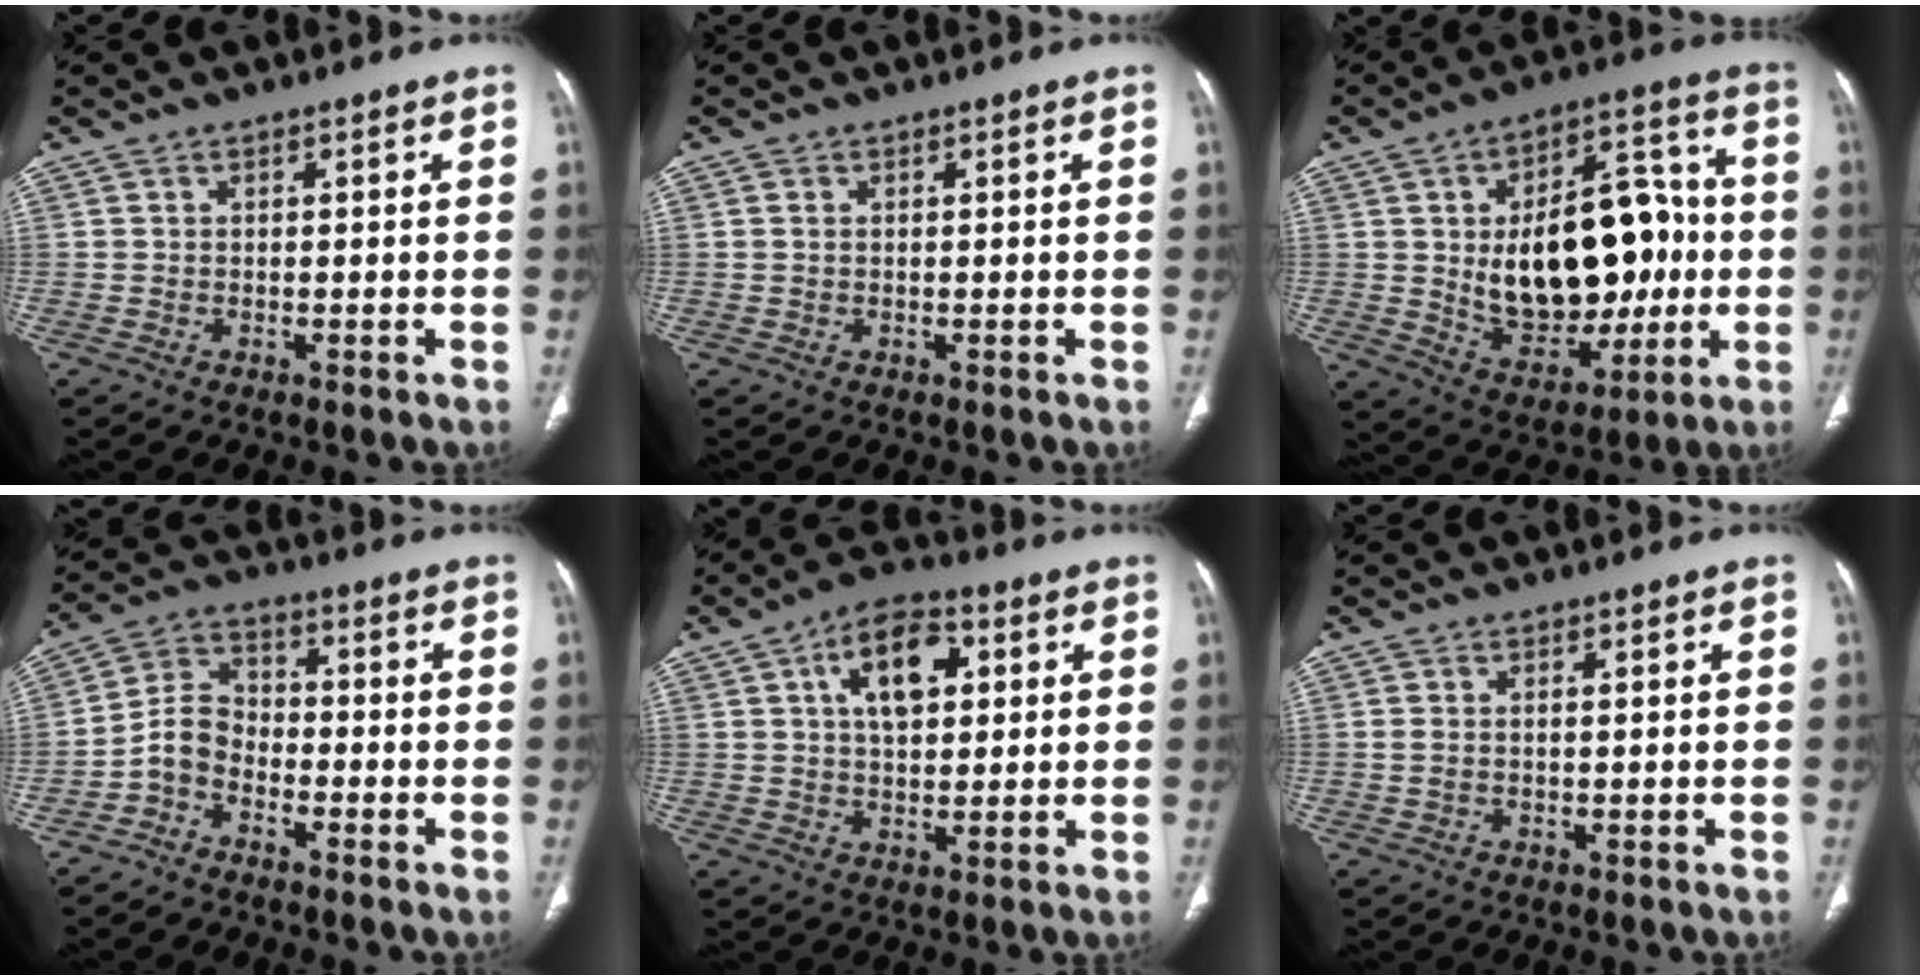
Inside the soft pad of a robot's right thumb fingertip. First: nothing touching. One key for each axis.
{"total": 0.7, "fx": 0.1, "fy": 0.4, "fz": 0.5, "tx": -0.013, "ty": 0.001, "tz": 0.004}
{"total": 23.7, "fx": -0.3, "fy": 14.2, "fz": 19.0, "tx": -0.246, "ty": 0.020, "tz": 0.015}
{"total": 6.1, "fx": -3.1, "fy": 4.1, "fz": 3.2, "tx": -0.057, "ty": 0.037, "tz": -0.075}
{"total": 11.2, "fx": 3.5, "fy": 6.4, "fz": 8.5, "tx": -0.118, "ty": 0.005, "tz": 0.052}
{"total": 1.3, "fx": 0.3, "fy": 0.6, "fz": 1.1, "tx": -0.037, "ty": 0.008, "tz": 0.011}